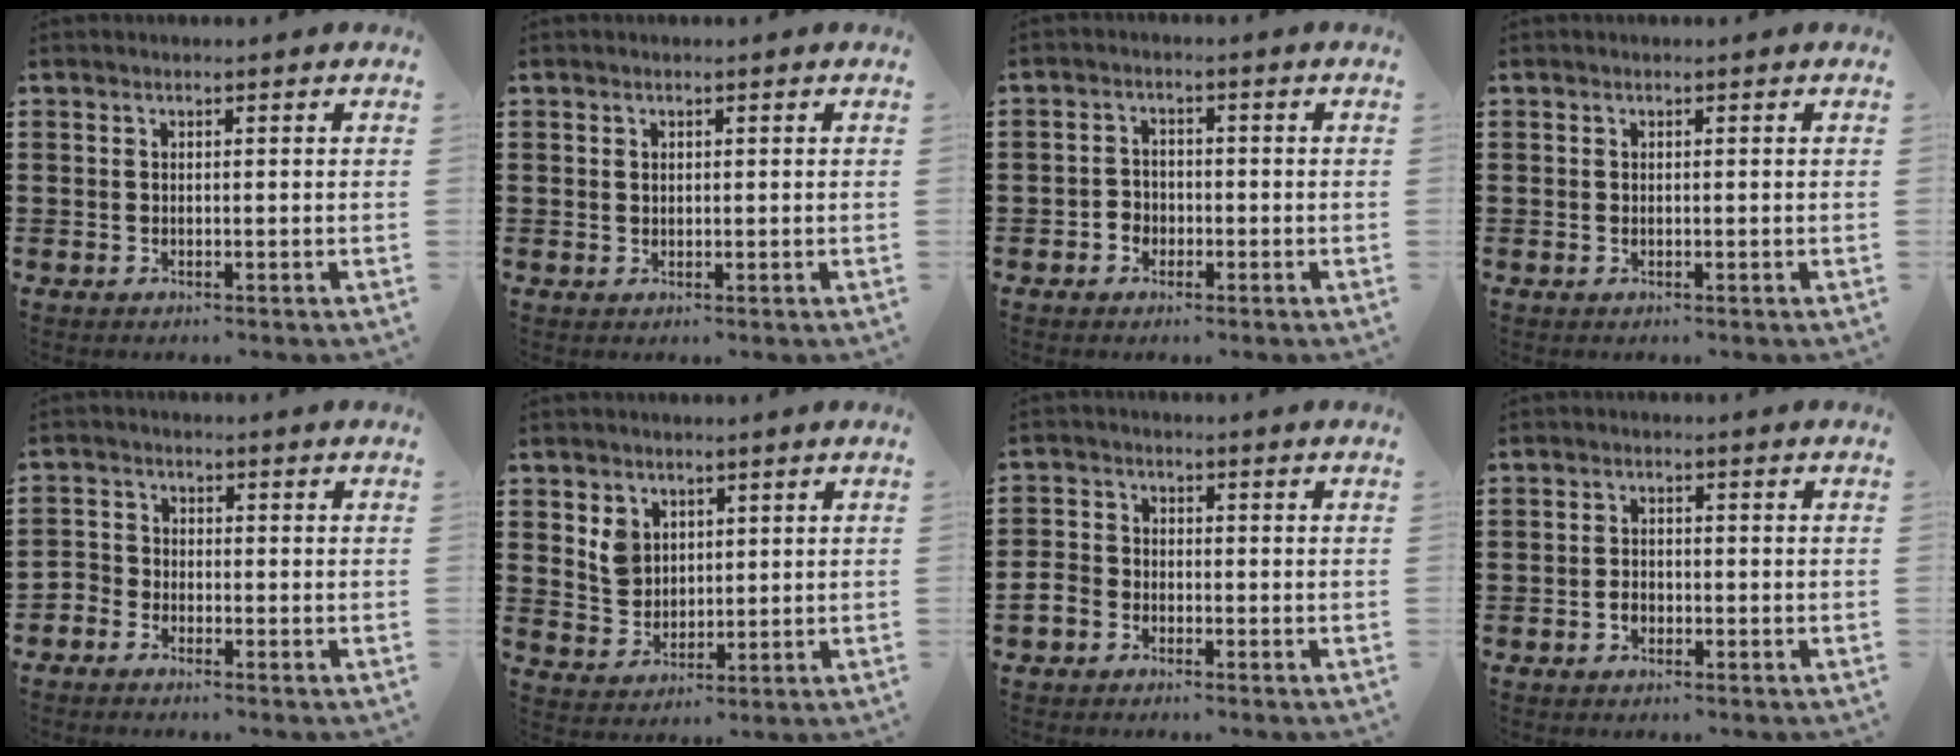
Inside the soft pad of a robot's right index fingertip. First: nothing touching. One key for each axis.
{"total": 0.6, "fx": 0.3, "fy": 0.5, "fz": 0.1, "tx": -0.004, "ty": 0.003, "tz": 0.005}
{"total": 2.2, "fx": -1.2, "fy": 1.8, "fz": 0.4, "tx": -0.014, "ty": 0.004, "tz": -0.028}
{"total": 0.0}
{"total": 2.1, "fx": -2.0, "fy": 0.8, "fz": -0.2, "tx": -0.004, "ty": 0.003, "tz": -0.045}
{"total": 4.5, "fx": 2.2, "fy": 3.7, "fz": 1.4, "tx": -0.042, "ty": 0.013, "tz": 0.044}
{"total": 2.9, "fx": -2.0, "fy": 2.0, "fz": 0.7, "tx": -0.042, "ty": -0.004, "tz": -0.049}
{"total": 1.7, "fx": -0.8, "fy": 1.1, "fz": 1.0, "tx": -0.021, "ty": 0.001, "tz": -0.016}